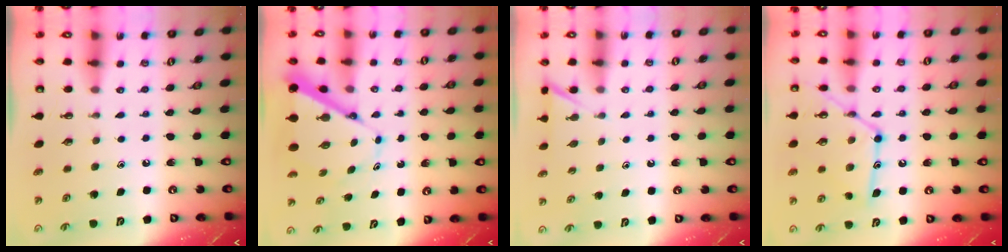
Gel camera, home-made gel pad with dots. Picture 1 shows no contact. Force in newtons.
{"total": 8.2, "press": 8.1, "slide": 0.8}
{"total": 2.7, "press": 2.7, "slide": 0.3}
{"total": 15.8, "press": 15.7, "slide": 1.4}